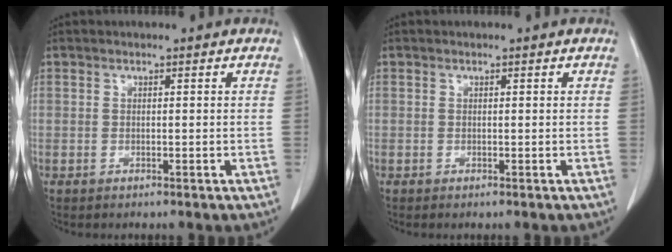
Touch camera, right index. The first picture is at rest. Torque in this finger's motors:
{"motor_torque": [-0.07, 0.03, 0.04, 0.01]}